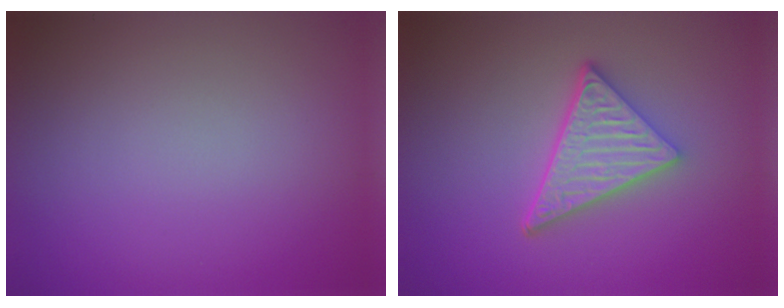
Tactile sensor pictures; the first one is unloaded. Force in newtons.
{"total": 5.0, "press": 3.7, "slide": 3.4}